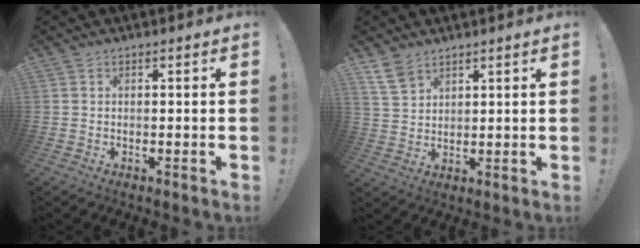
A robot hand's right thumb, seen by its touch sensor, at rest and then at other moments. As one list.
[{"total": 6.7, "force": [5.1, 3.6, 2.3], "torque": [-0.039, -0.028, 0.100]}]